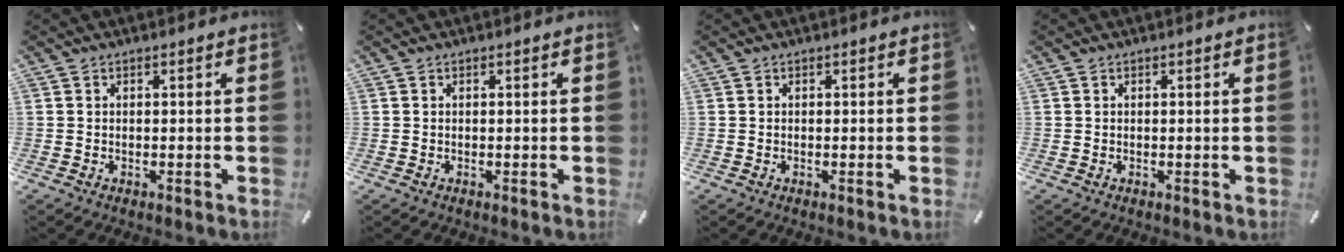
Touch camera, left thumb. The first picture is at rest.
{"total": 0.0}
{"total": 0.0}
{"total": 0.7, "force": [0.1, -0.2, 0.6], "torque": [-0.010, -0.002, 0.001]}